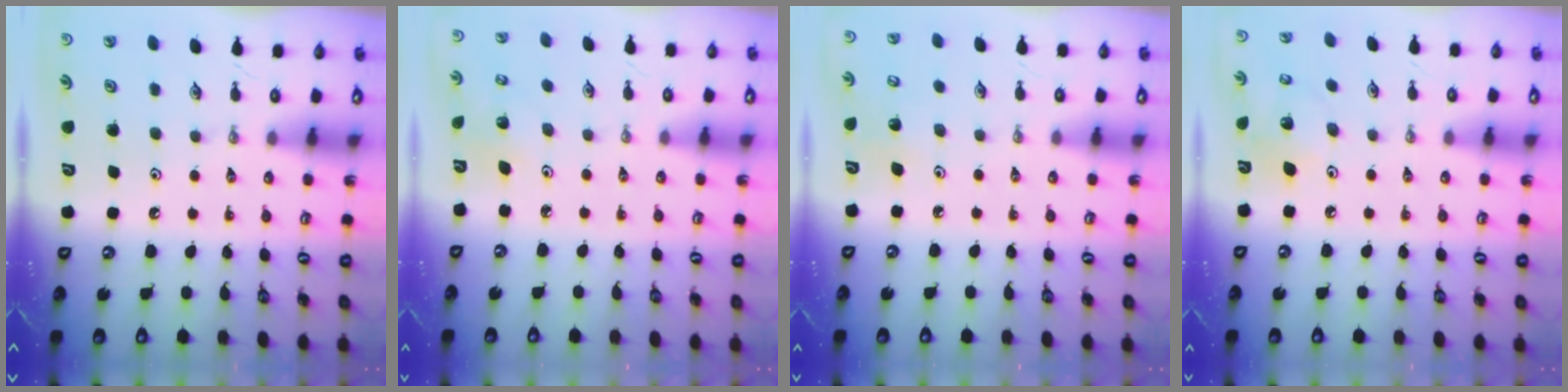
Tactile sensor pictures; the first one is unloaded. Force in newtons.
{"total": 2.2, "press": 2.2, "slide": 0.2}
{"total": 3.8, "press": 3.8, "slide": 0.6}
{"total": 6.5, "press": 6.1, "slide": 2.4}